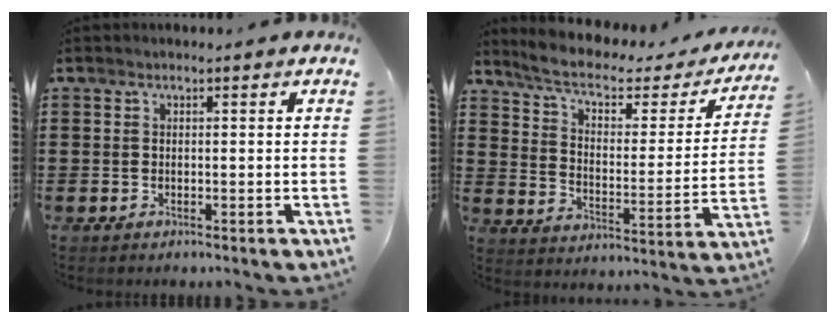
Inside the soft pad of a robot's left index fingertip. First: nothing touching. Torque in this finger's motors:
{"motor_torque": [2.14, 0.00, -0.31, -0.21]}